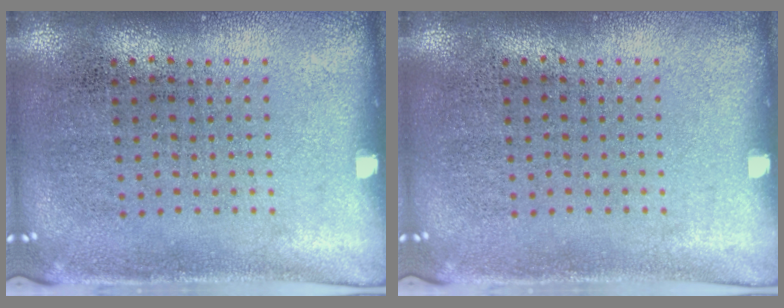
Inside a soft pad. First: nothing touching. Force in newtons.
{"total": 0.0}